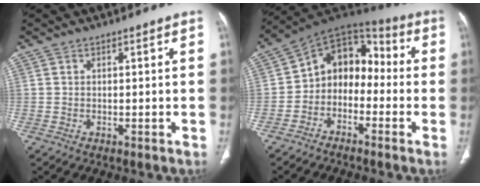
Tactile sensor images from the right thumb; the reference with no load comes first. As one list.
[{"total": 11.4, "force": [-2.3, 8.8, 6.9], "torque": [-0.068, 0.065, -0.059]}]